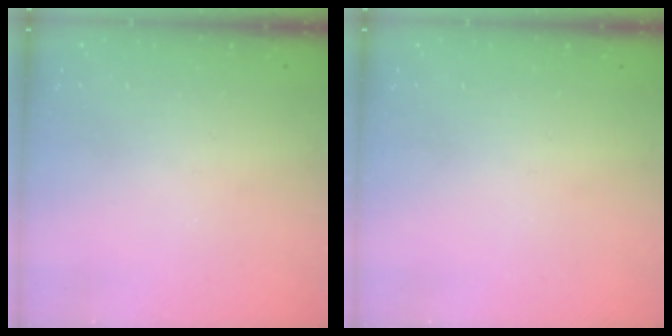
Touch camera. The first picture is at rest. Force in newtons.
{"total": 0.0}